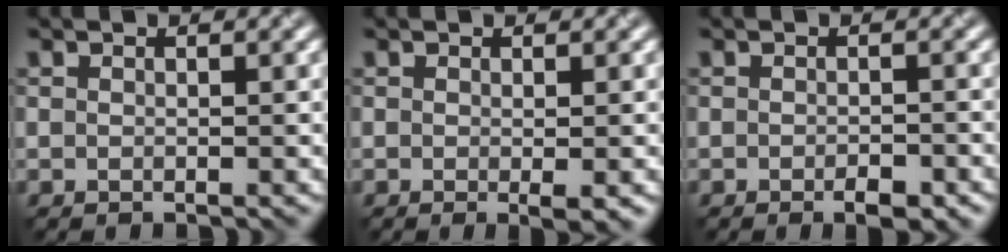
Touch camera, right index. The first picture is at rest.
{"total": 1.4, "force": [-0.3, 0.1, 1.3], "torque": [-0.022, -0.009, -0.004]}
{"total": 2.0, "force": [-1.1, 0.7, 1.5], "torque": [-0.019, -0.003, -0.014]}